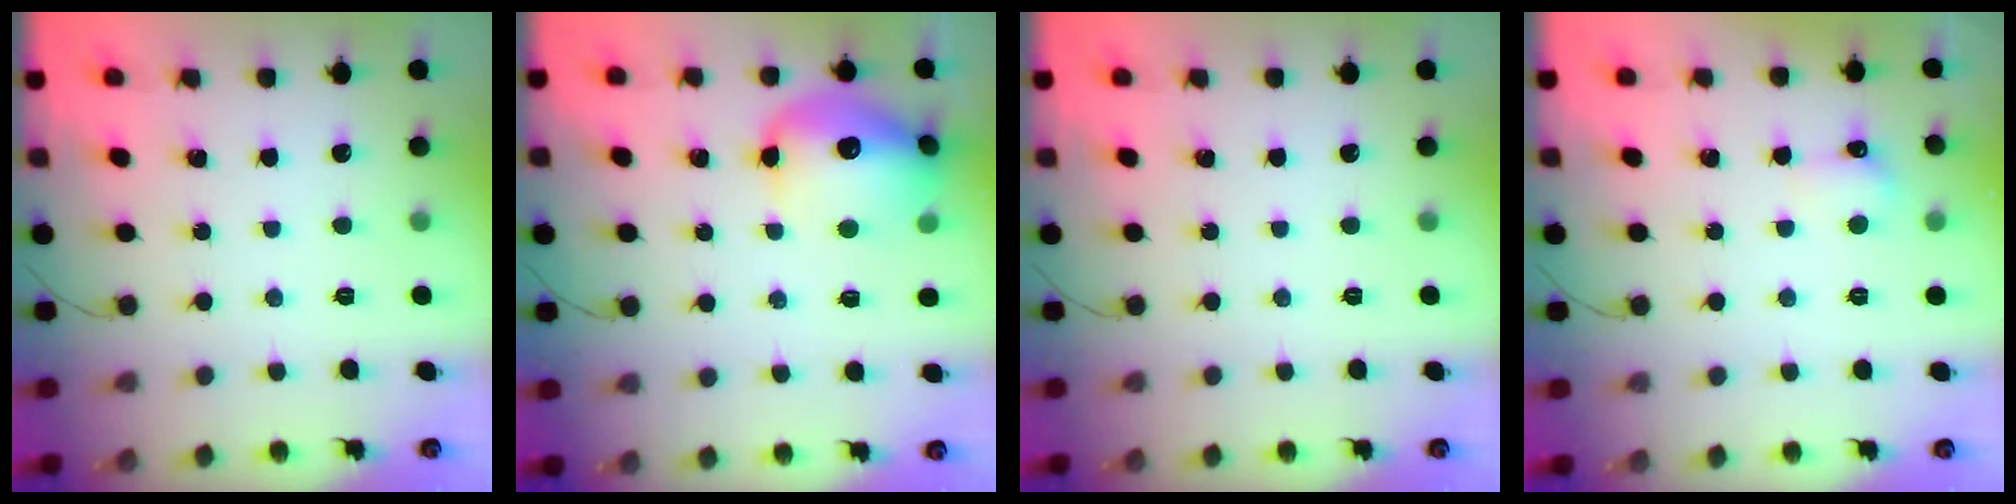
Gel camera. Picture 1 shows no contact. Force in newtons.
{"total": 16.1, "press": 15.9, "slide": 2.6}
{"total": 0.0}
{"total": 4.3, "press": 4.2, "slide": 1.3}